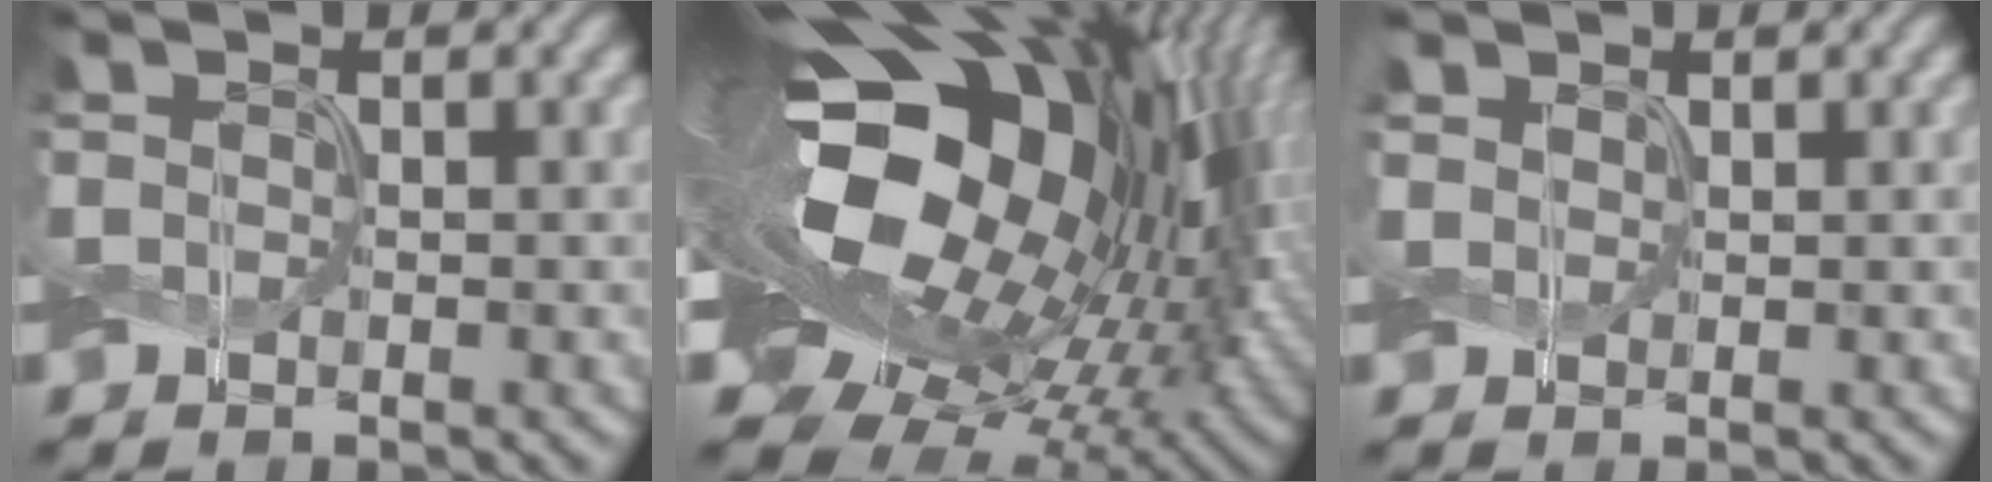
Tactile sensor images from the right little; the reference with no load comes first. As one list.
[{"total": 20.5, "force": [1.0, 12.7, 16.0], "torque": [-0.264, -0.028, 0.008]}, {"total": 1.1, "force": [0.7, 0.7, 0.2], "torque": [-0.009, 0.003, 0.013]}]